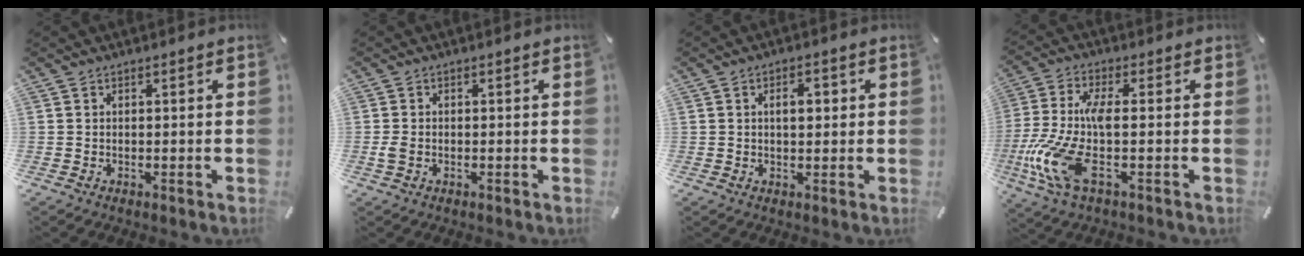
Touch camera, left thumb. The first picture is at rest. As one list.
[{"total": 1.7, "force": [-0.4, 1.2, 1.2], "torque": [-0.022, 0.002, -0.007]}, {"total": 3.9, "force": [0.7, 2.3, 3.1], "torque": [-0.041, 0.003, 0.002]}, {"total": 12.2, "force": [-2.0, 3.6, 11.4], "torque": [-0.269, -0.020, -0.047]}]